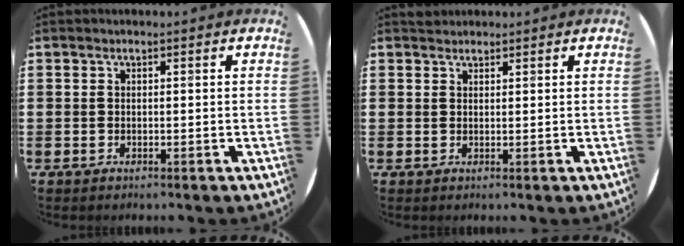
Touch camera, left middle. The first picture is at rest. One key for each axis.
{"total": 1.1, "fx": 1.0, "fy": 0.3, "fz": -0.1, "tx": 0.007, "ty": -0.002, "tz": 0.019}